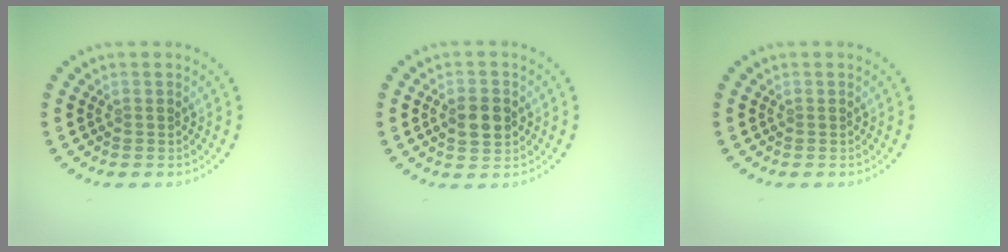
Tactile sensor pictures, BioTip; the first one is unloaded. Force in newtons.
{"total": 3.0, "press": 3.0, "slide": 0.1}
{"total": 0.0}